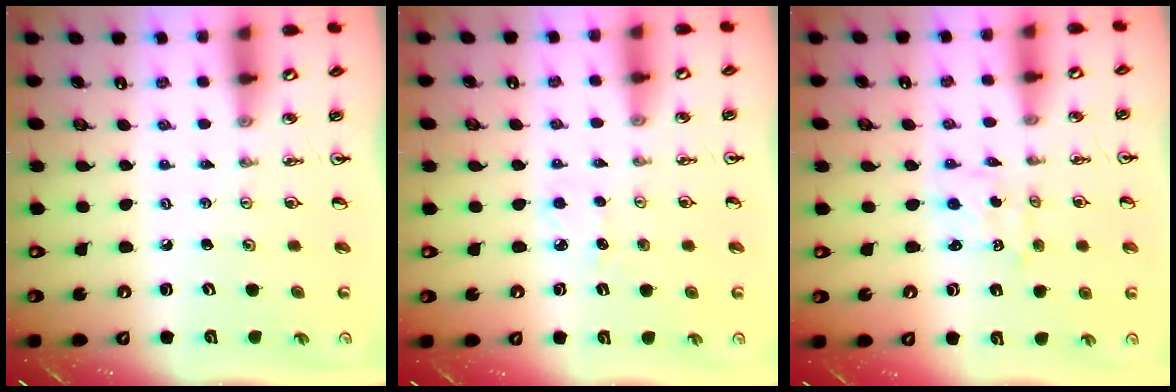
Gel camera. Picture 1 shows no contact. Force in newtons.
{"total": 4.6, "press": 4.5, "slide": 0.7}
{"total": 1.1, "press": 0.7, "slide": 0.8}